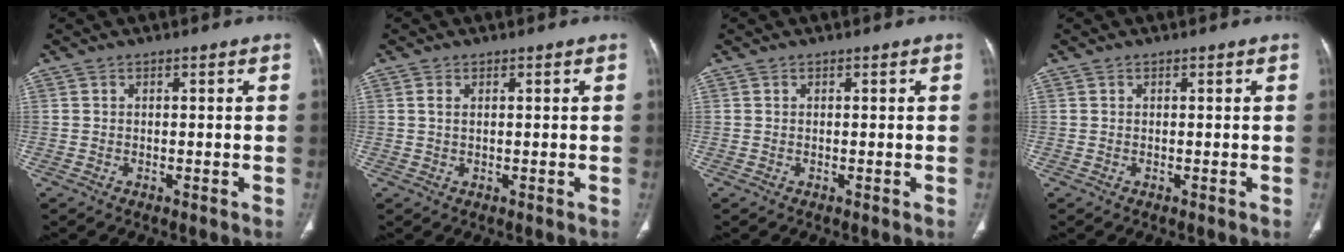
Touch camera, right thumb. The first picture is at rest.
{"total": 1.3, "force": [0.4, 0.6, 1.0], "torque": [-0.024, 0.001, 0.009]}
{"total": 0.0}
{"total": 0.0}